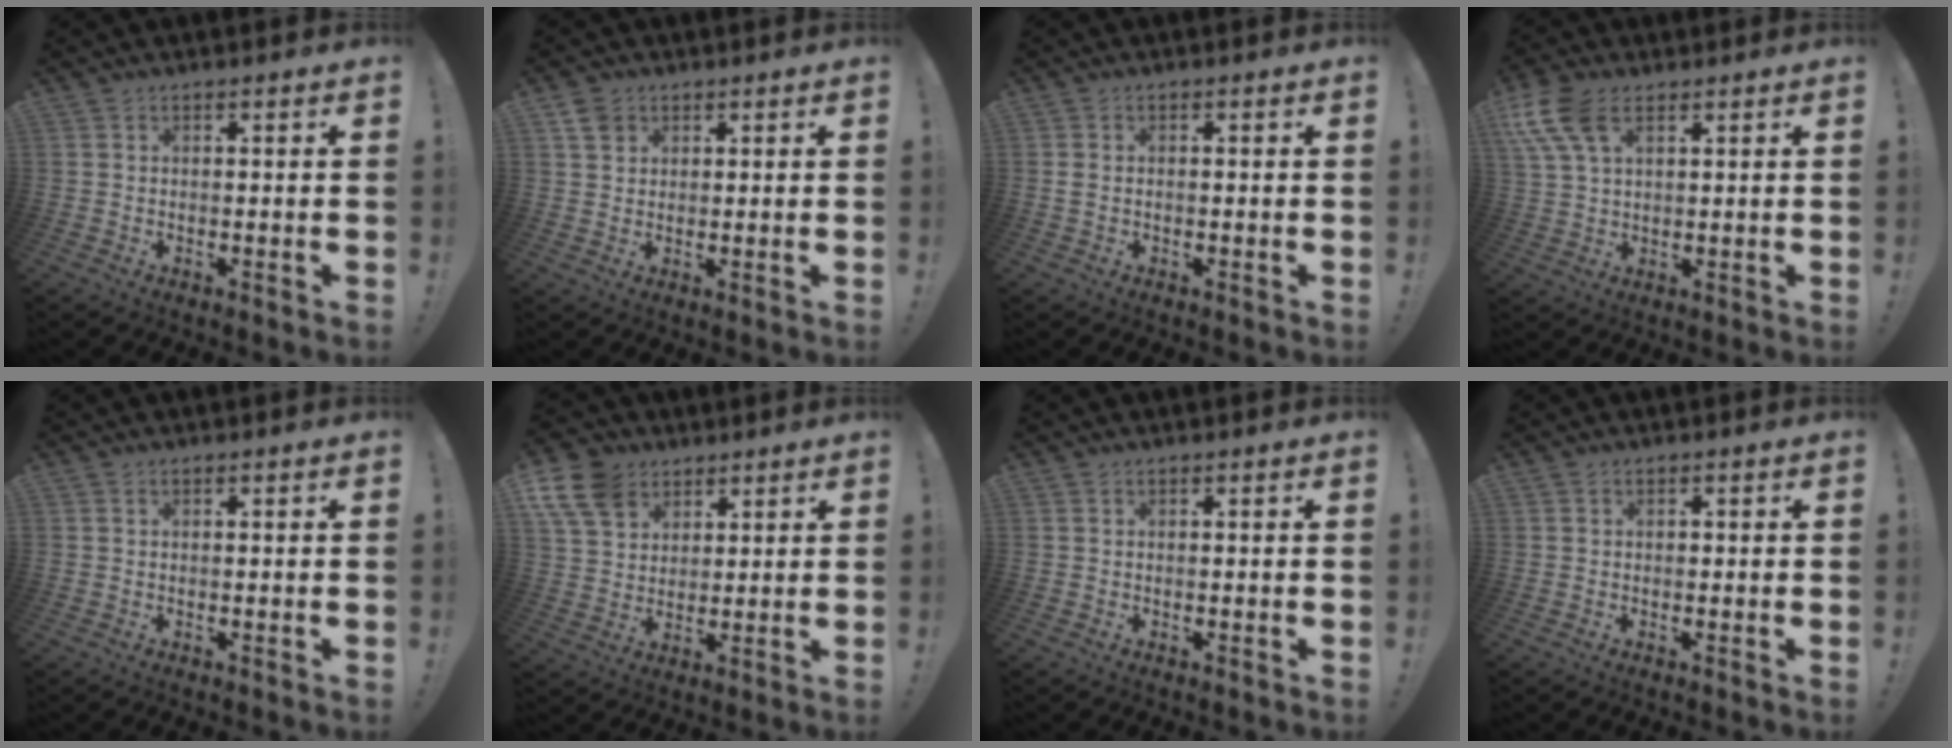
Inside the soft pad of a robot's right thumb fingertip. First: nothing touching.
{"total": 3.7, "force": [2.1, 2.8, 1.1], "torque": [-0.013, -0.007, 0.039]}
{"total": 1.1, "force": [0.3, 0.7, 0.8], "torque": [-0.018, 0.003, 0.005]}
{"total": 11.1, "force": [5.2, 6.1, 7.7], "torque": [-0.166, -0.010, 0.101]}
{"total": 0.0}
{"total": 12.2, "force": [6.6, 8.9, 5.1], "torque": [-0.104, -0.030, 0.134]}
{"total": 0.0}
{"total": 0.0}